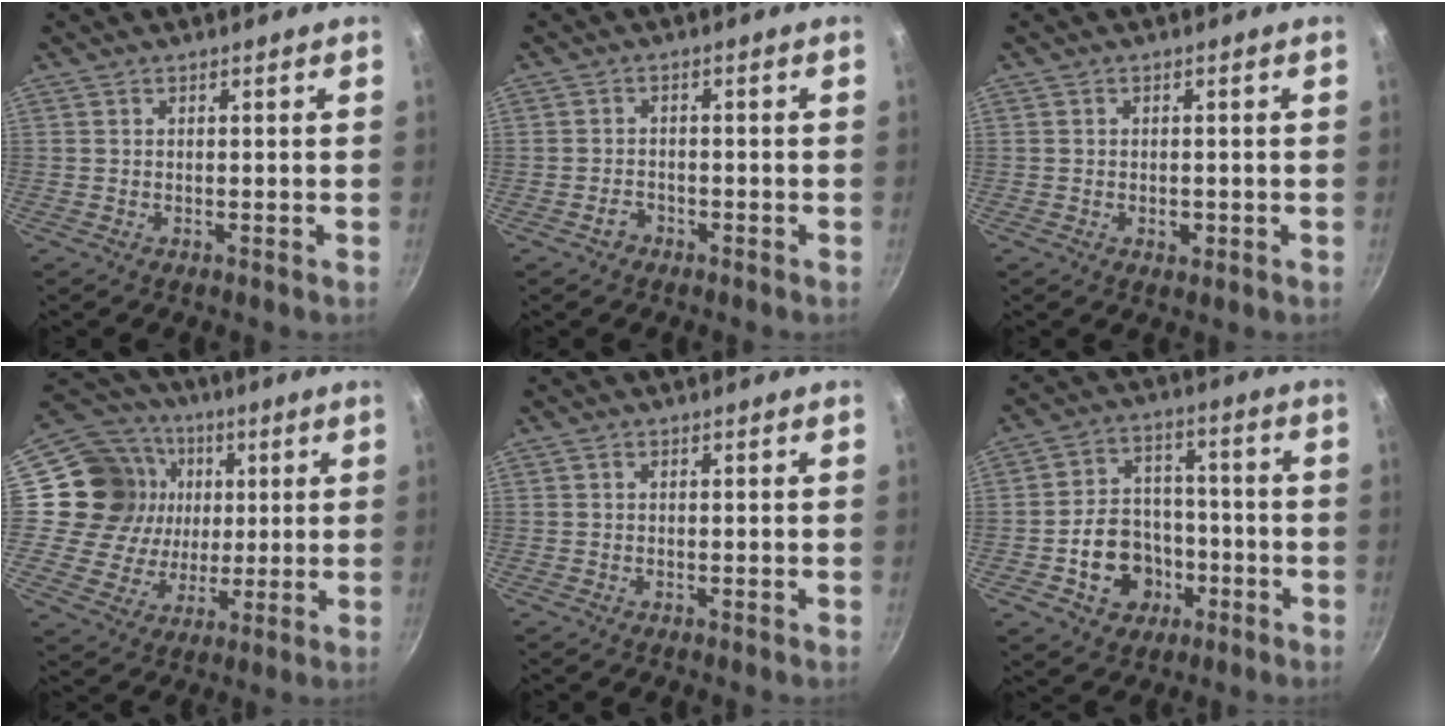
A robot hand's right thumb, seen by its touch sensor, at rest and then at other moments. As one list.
[{"total": 2.1, "force": [-1.4, 1.4, 0.6], "torque": [-0.004, 0.019, -0.020]}, {"total": 1.9, "force": [-0.5, 1.3, 1.2], "torque": [-0.017, 0.001, -0.007]}, {"total": 17.7, "force": [2.7, 16.3, 6.4], "torque": [-0.088, 0.016, 0.044]}, {"total": 0.6, "force": [0.2, 0.4, 0.4], "torque": [-0.007, 0.002, 0.003]}, {"total": 12.5, "force": [-4.0, 10.2, 6.0], "torque": [-0.067, 0.045, -0.057]}]